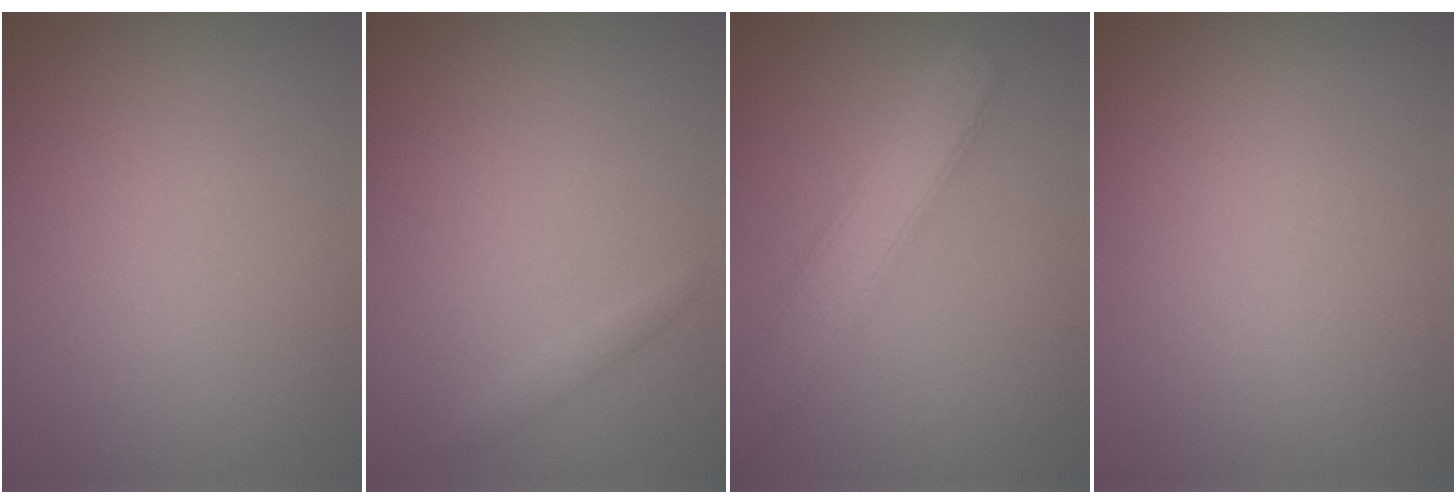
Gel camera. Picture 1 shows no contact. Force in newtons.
{"total": 0.8, "press": 0.8, "slide": 0.1}
{"total": 4.5, "press": 4.5, "slide": 0.2}
{"total": 0.0}